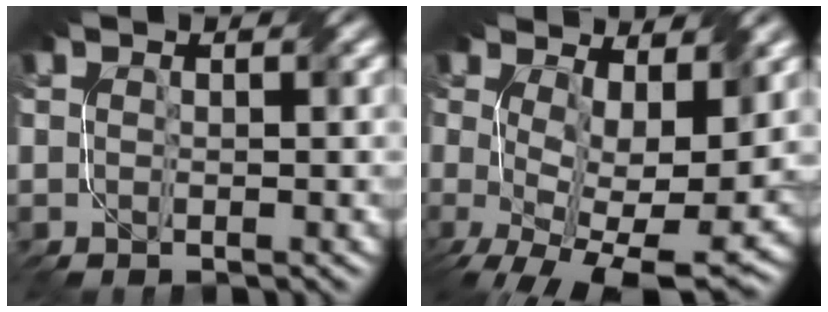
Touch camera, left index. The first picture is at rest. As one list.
[{"total": 11.6, "force": [-0.2, 6.3, 9.8], "torque": [-0.159, -0.034, 0.029]}]